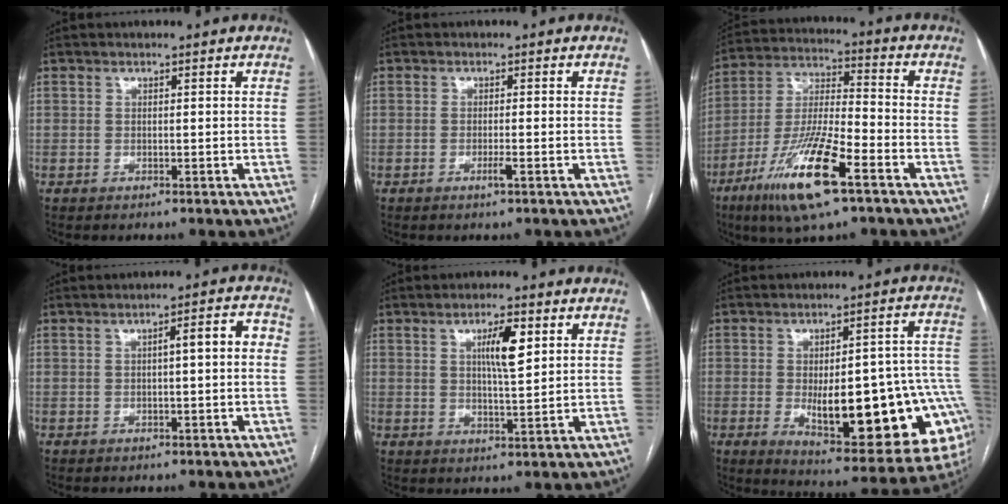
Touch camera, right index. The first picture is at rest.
{"total": 1.4, "force": [-0.7, -0.2, 1.3], "torque": [-0.025, -0.003, -0.012]}
{"total": 16.0, "force": [-8.5, 2.4, 13.4], "torque": [-0.273, -0.024, -0.153]}
{"total": 4.0, "force": [0.0, 0.6, 4.0], "torque": [-0.053, 0.018, -0.001]}
{"total": 5.8, "force": [2.2, 0.7, 5.3], "torque": [-0.093, 0.002, 0.037]}
{"total": 24.5, "force": [-5.5, 7.5, 22.7], "torque": [-0.213, 0.021, -0.048]}